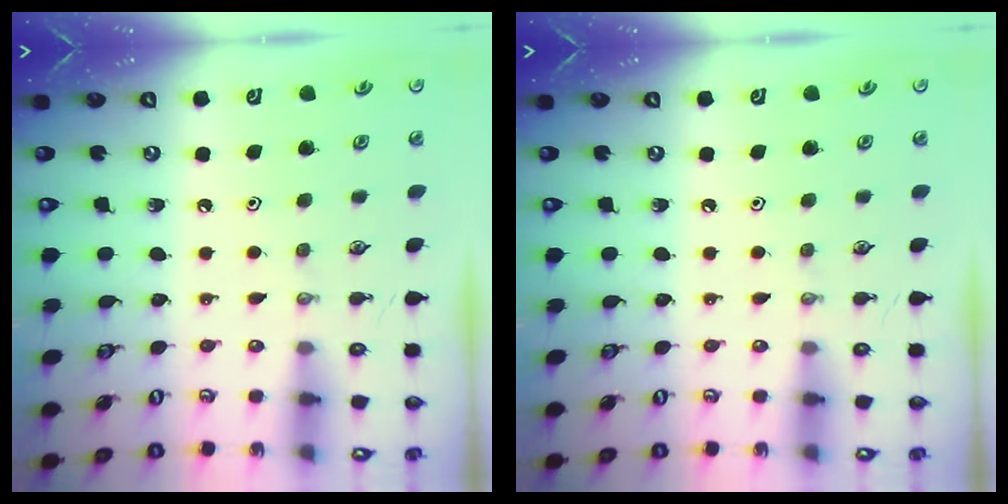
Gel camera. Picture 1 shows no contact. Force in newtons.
{"total": 0.0}